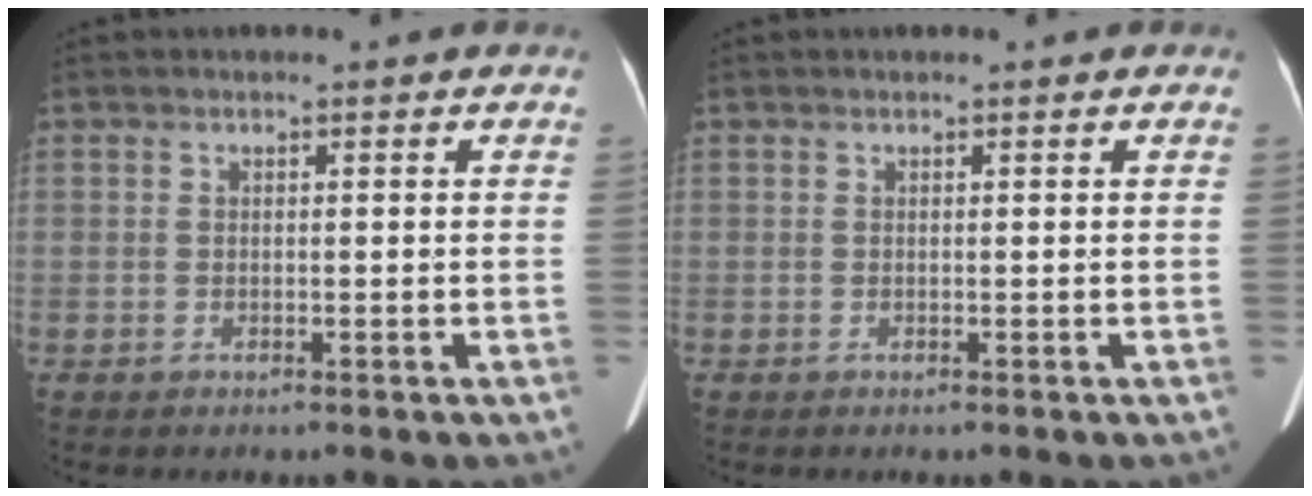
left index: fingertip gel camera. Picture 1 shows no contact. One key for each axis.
{"total": 0.0}